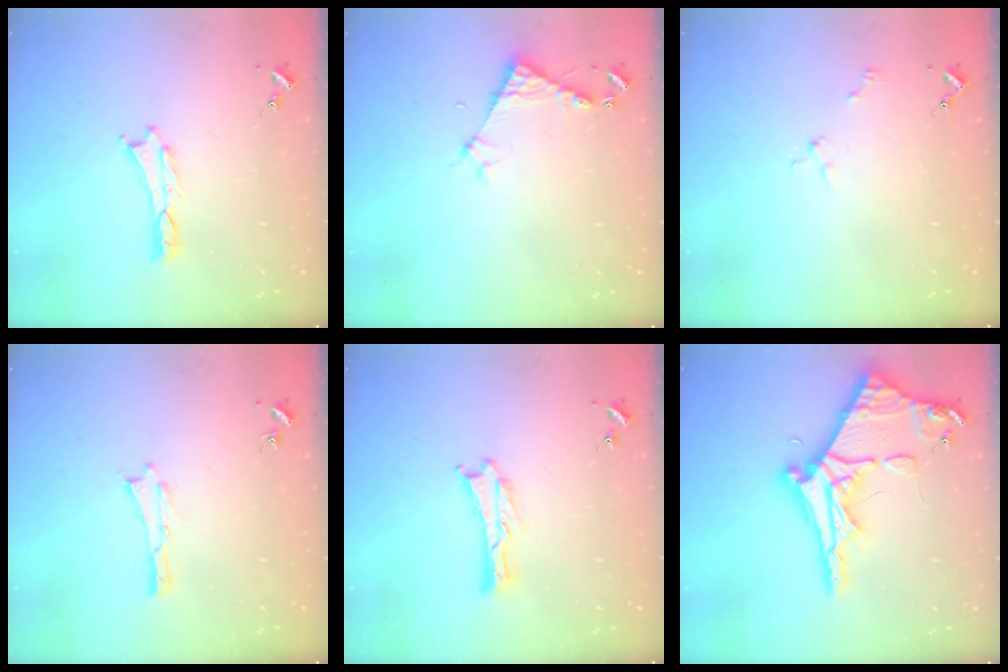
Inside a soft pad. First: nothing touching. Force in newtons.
{"total": 4.3, "press": 4.3, "slide": 0.4}
{"total": 2.0, "press": 2.0, "slide": 0.2}
{"total": 0.0}
{"total": 0.0}
{"total": 10.0, "press": 10.0, "slide": 0.8}